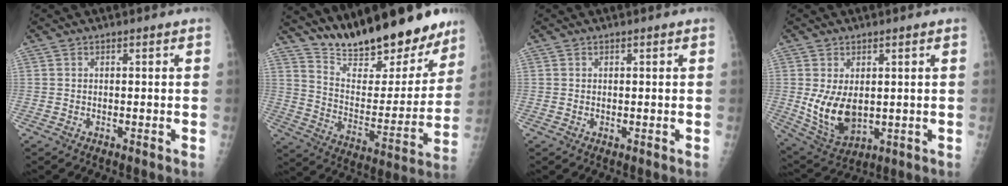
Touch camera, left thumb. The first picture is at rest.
{"total": 24.2, "force": [20.1, 7.7, 11.0], "torque": [-0.131, -0.112, 0.308]}
{"total": 0.8, "force": [0.4, 0.3, 0.6], "torque": [-0.007, -0.001, 0.007]}
{"total": 9.7, "force": [0.4, 6.0, 7.6], "torque": [-0.126, -0.022, 0.027]}